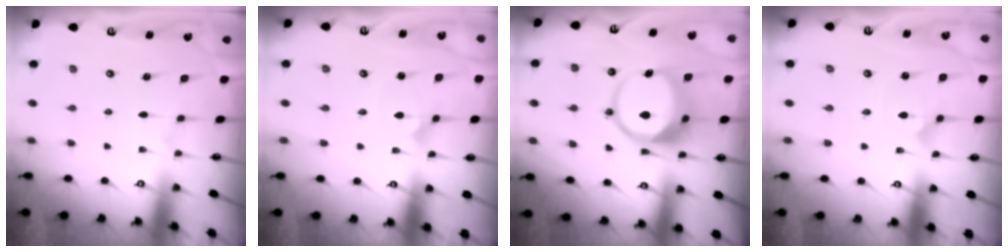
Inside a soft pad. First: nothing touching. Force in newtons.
{"total": 2.4, "press": 2.4, "slide": 0.1}
{"total": 11.2, "press": 11.1, "slide": 1.5}
{"total": 2.1, "press": 2.1, "slide": 0.0}